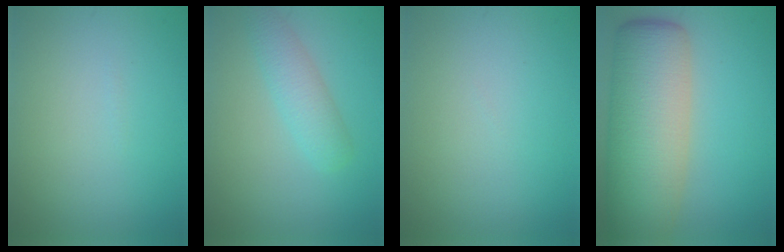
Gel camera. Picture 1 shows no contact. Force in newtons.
{"total": 2.9, "press": 2.9, "slide": 0.1}
{"total": 0.0}
{"total": 11.3, "press": 11.3, "slide": 0.7}